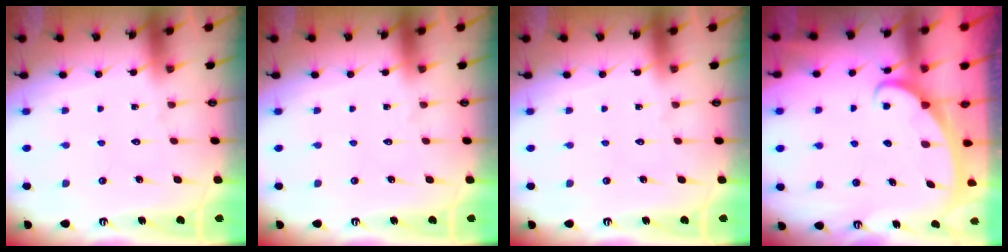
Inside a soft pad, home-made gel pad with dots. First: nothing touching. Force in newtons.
{"total": 0.0}
{"total": 0.0}
{"total": 2.5, "press": 2.5, "slide": 0.3}